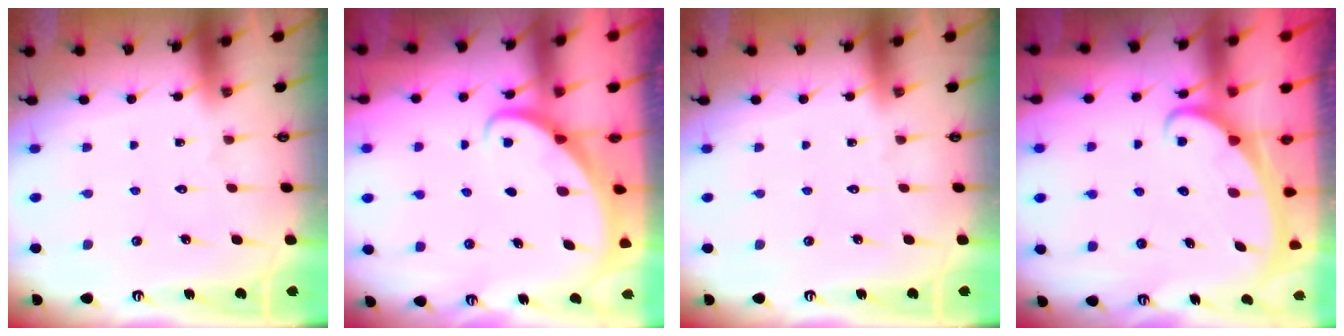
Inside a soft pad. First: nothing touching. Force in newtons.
{"total": 2.2, "press": 2.2, "slide": 0.2}
{"total": 0.0}
{"total": 2.1, "press": 2.1, "slide": 0.2}